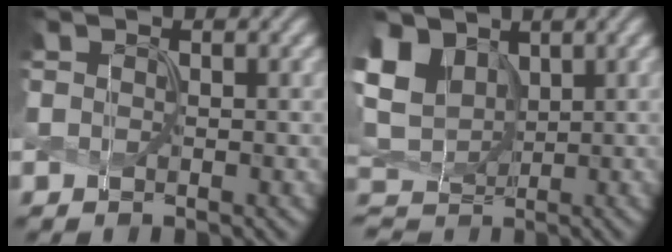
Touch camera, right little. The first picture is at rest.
{"total": 6.3, "force": [2.1, 4.8, 3.4], "torque": [-0.109, 0.013, 0.039]}